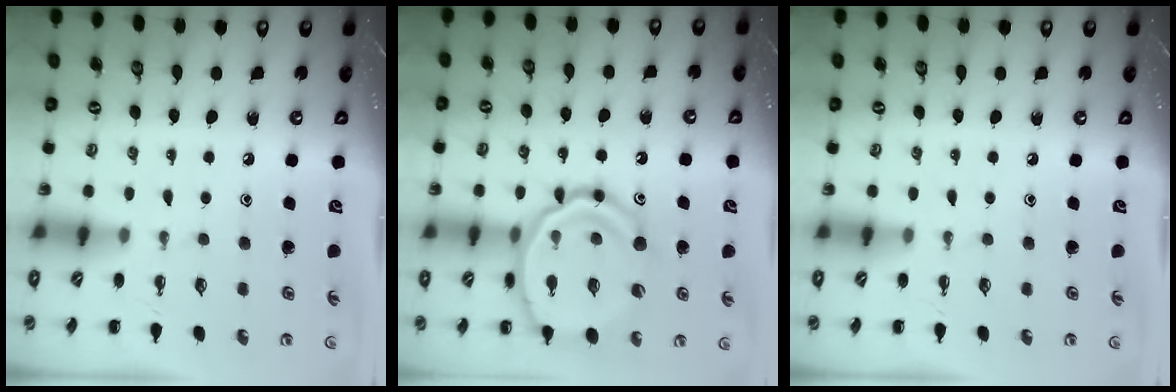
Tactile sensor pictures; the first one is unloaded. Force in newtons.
{"total": 20.2, "press": 20.0, "slide": 2.7}
{"total": 0.0}